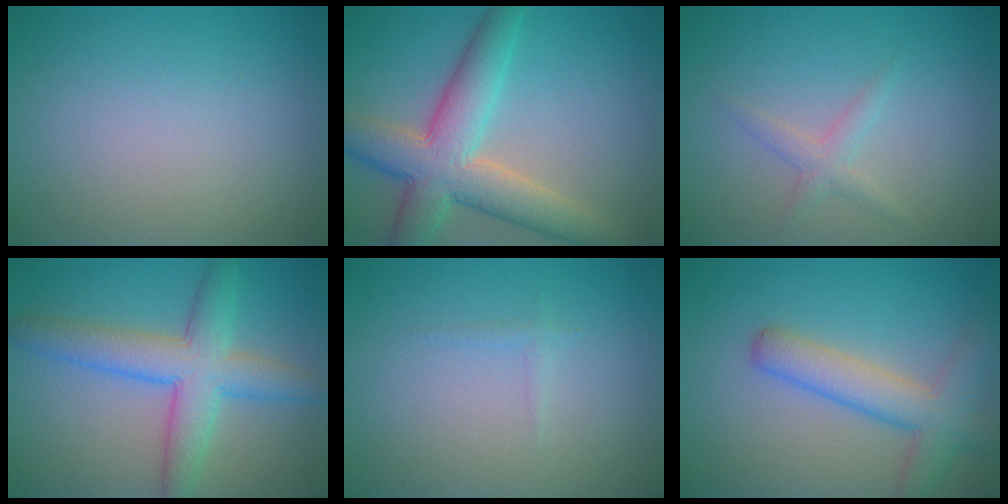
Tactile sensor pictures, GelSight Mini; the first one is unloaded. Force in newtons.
{"total": 8.0, "press": 8.0, "slide": 0.3}
{"total": 1.6, "press": 1.6, "slide": 0.0}
{"total": 6.2, "press": 6.2, "slide": 0.2}
{"total": 0.6, "press": 0.6, "slide": 0.0}
{"total": 4.8, "press": 4.8, "slide": 0.4}